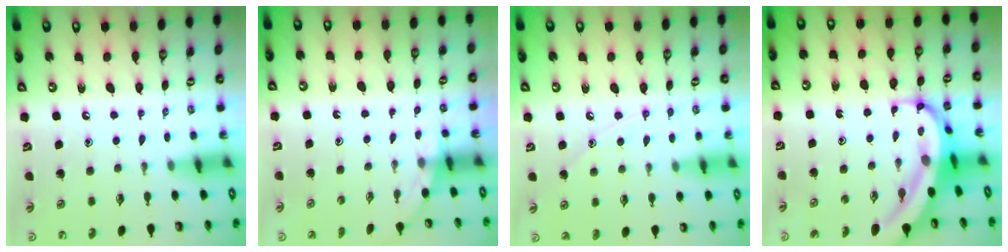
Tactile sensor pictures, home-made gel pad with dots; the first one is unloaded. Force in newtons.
{"total": 0.9, "press": 0.9, "slide": 0.2}
{"total": 7.1, "press": 7.1, "slide": 0.2}
{"total": 8.9, "press": 8.9, "slide": 1.0}